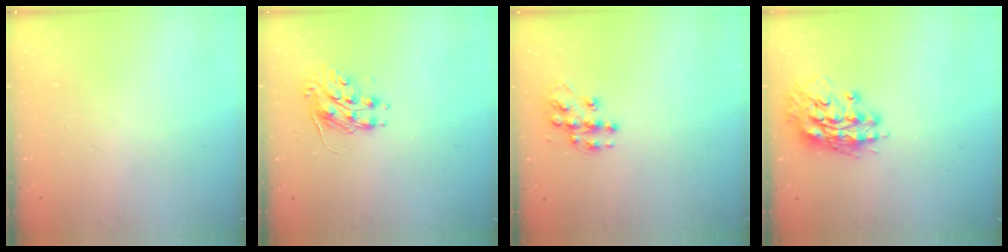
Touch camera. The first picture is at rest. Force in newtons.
{"total": 8.5, "press": 8.4, "slide": 0.6}
{"total": 10.8, "press": 10.8, "slide": 0.6}
{"total": 13.2, "press": 13.1, "slide": 1.9}